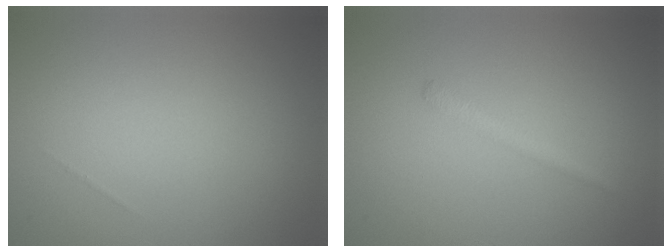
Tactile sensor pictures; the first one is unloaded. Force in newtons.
{"total": 1.2, "press": 1.1, "slide": 0.1}